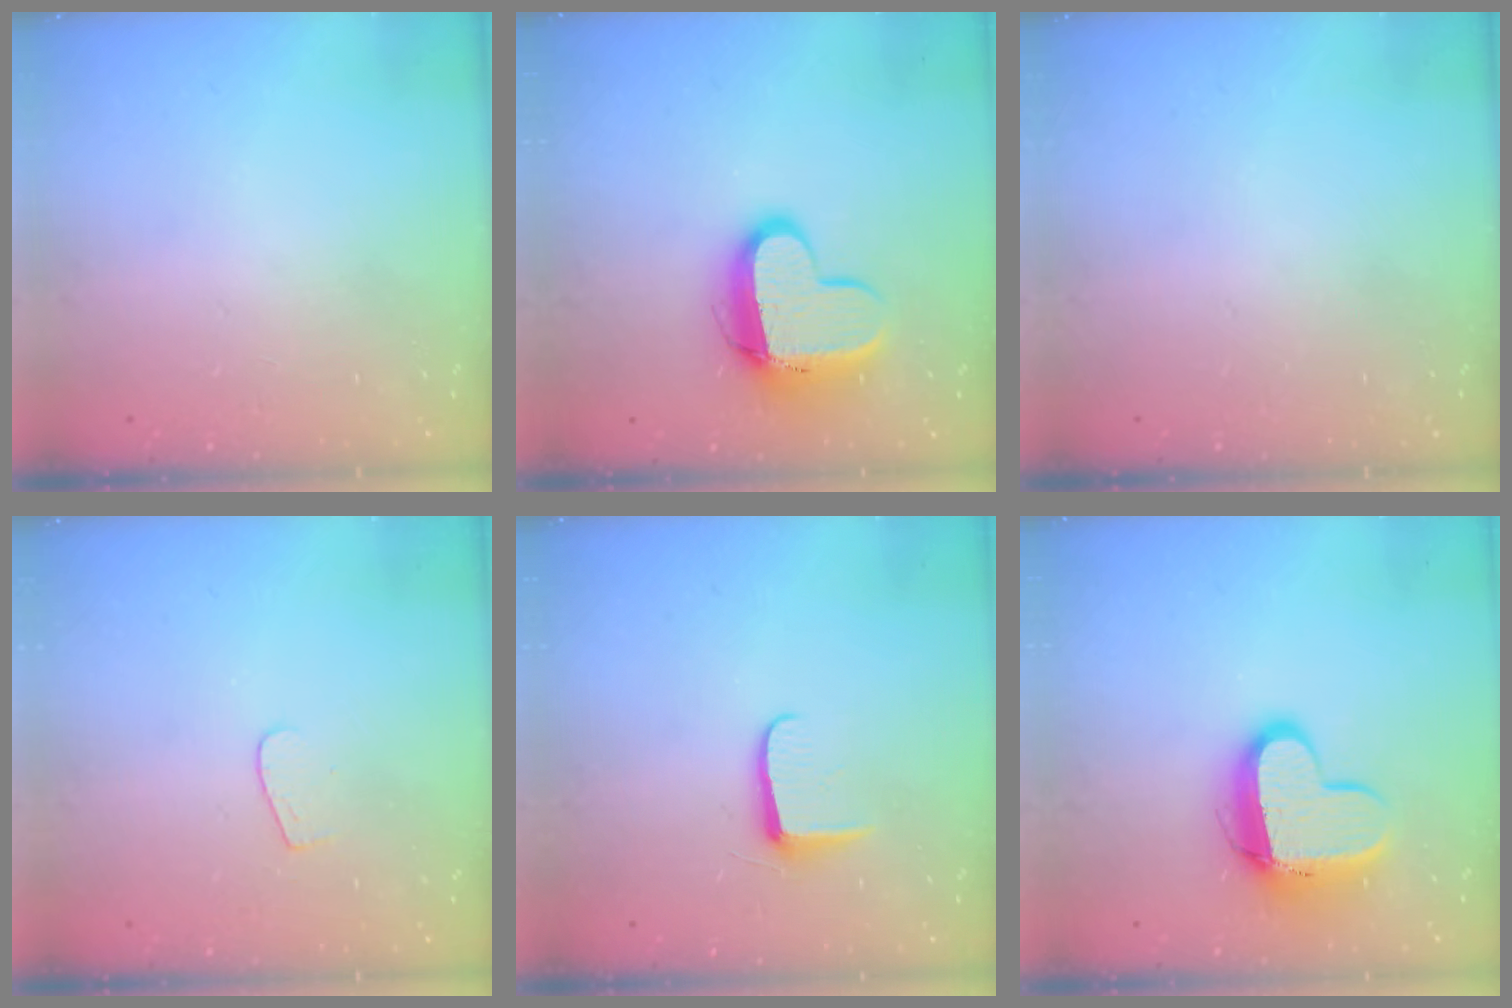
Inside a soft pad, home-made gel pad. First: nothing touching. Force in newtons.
{"total": 12.1, "press": 12.0, "slide": 0.9}
{"total": 0.0}
{"total": 3.9, "press": 3.9, "slide": 0.4}
{"total": 5.9, "press": 5.8, "slide": 0.8}
{"total": 12.1, "press": 12.0, "slide": 0.9}